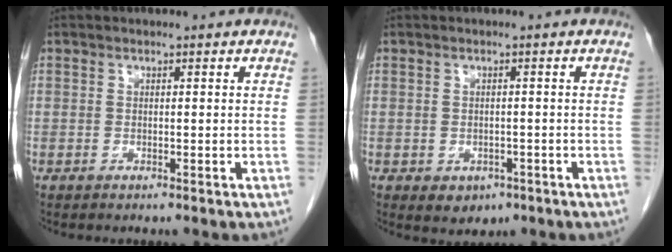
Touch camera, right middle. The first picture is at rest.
{"total": 2.9, "force": [-1.3, 2.2, 1.4], "torque": [-0.014, 0.001, -0.005]}